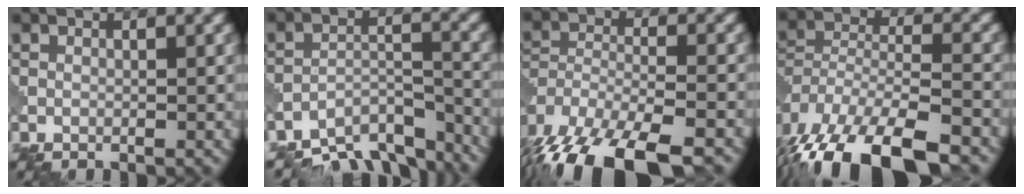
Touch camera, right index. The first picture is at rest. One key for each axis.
{"total": 9.0, "fx": -8.1, "fy": 2.5, "fz": 3.0, "tx": -0.046, "ty": -0.002, "tz": -0.121}
{"total": 14.6, "fx": -10.8, "fy": 5.9, "fz": 8.0, "tx": -0.168, "ty": -0.038, "tz": -0.164}
{"total": 16.8, "fx": -12.1, "fy": 7.3, "fz": 9.0, "tx": -0.195, "ty": -0.041, "tz": -0.177}